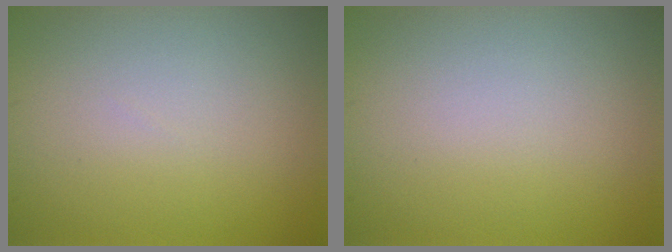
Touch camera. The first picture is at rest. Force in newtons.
{"total": 0.0}